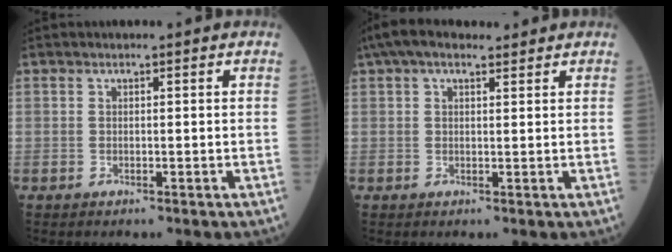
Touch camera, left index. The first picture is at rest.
{"total": 6.9, "force": [5.0, 2.5, 4.0], "torque": [-0.080, 0.046, 0.088]}